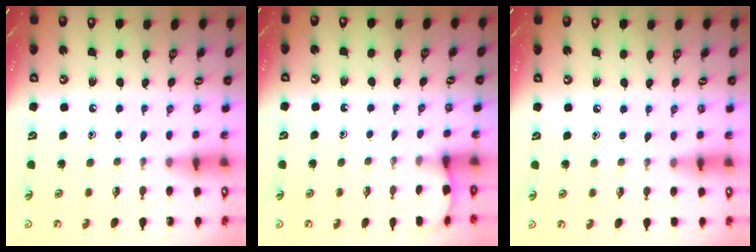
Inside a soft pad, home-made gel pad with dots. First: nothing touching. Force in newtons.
{"total": 1.9, "press": 1.9, "slide": 0.2}
{"total": 2.9, "press": 2.9, "slide": 0.5}